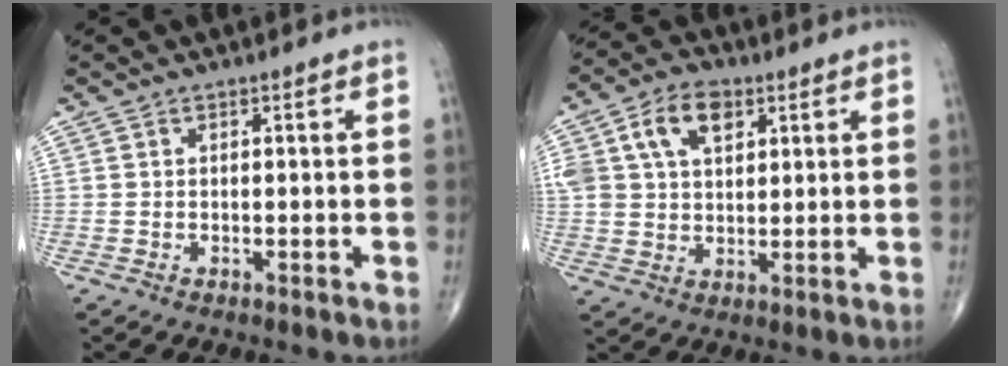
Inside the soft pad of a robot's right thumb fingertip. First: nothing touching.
{"total": 12.2, "force": [4.7, 8.1, 7.9], "torque": [-0.146, 0.001, 0.086]}